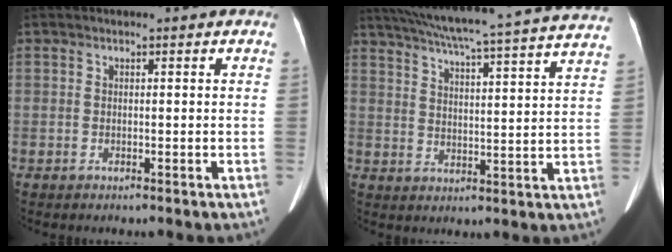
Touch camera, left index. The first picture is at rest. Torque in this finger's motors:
{"motor_torque": [0.90, -0.99, 0.03, 0.06]}